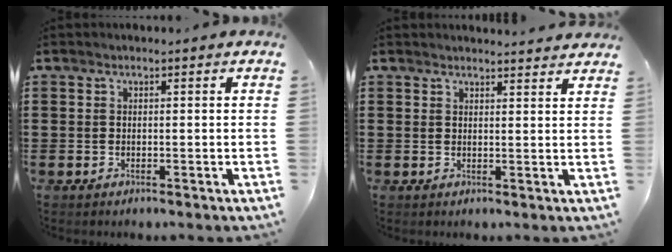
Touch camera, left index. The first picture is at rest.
{"total": 2.1, "force": [2.0, -0.1, 0.2], "torque": [-0.009, -0.003, 0.040]}